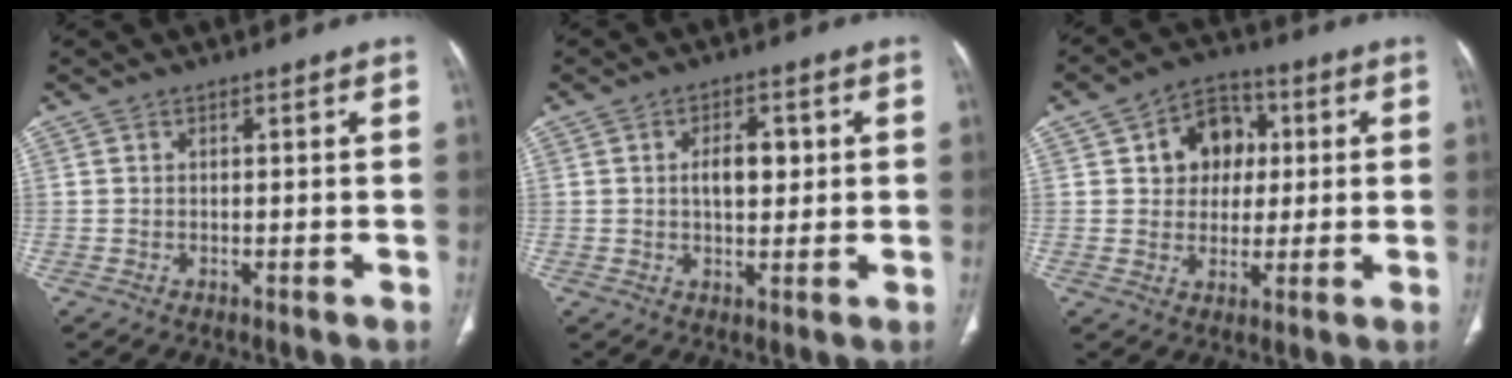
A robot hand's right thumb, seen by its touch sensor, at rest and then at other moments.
{"total": 5.7, "force": [0.9, 3.3, 4.6], "torque": [-0.057, 0.002, 0.012]}
{"total": 10.4, "force": [2.3, 8.4, 5.8], "torque": [-0.040, 0.007, 0.033]}